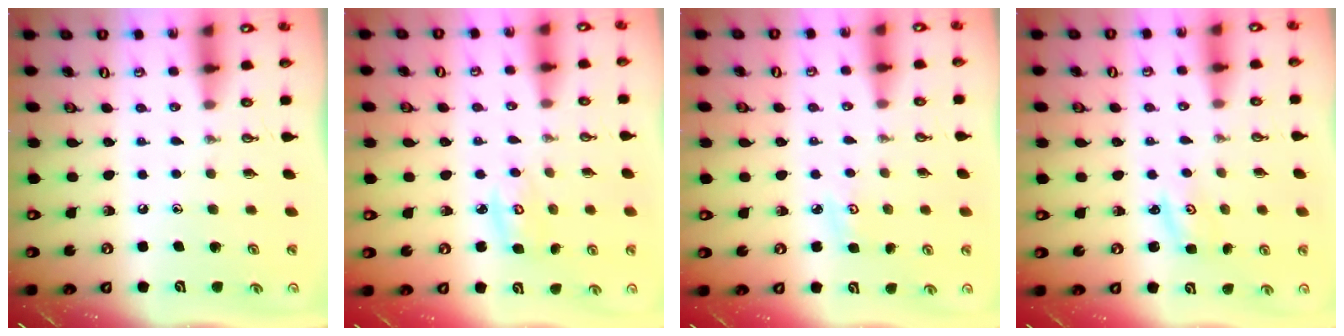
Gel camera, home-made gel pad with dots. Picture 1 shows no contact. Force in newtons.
{"total": 5.0, "press": 5.0, "slide": 0.4}
{"total": 3.2, "press": 3.1, "slide": 0.4}
{"total": 1.8, "press": 1.8, "slide": 0.3}